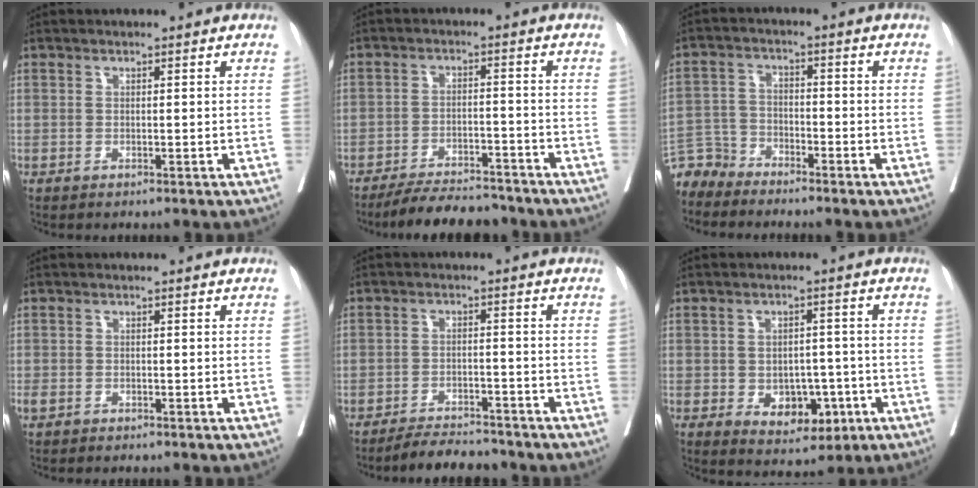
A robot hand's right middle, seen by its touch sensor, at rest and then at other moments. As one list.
[{"total": 8.7, "force": [-7.9, 2.6, 2.5], "torque": [-0.029, 0.003, -0.124]}, {"total": 4.8, "force": [-4.5, 1.2, -0.8], "torque": [0.019, 0.004, -0.094]}, {"total": 1.4, "force": [-1.0, 0.7, 0.7], "torque": [-0.018, -0.001, -0.017]}, {"total": 5.2, "force": [-4.9, 1.6, 0.8], "torque": [-0.010, -0.005, -0.080]}, {"total": 6.9, "force": [-2.2, 4.4, 4.8], "torque": [-0.055, 0.005, -0.019]}]